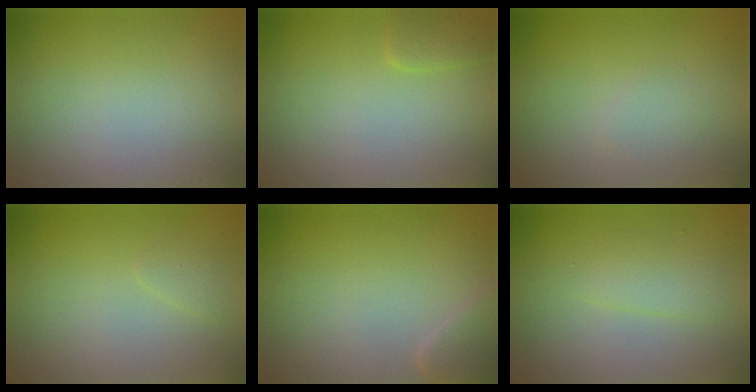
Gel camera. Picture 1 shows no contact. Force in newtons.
{"total": 1.4, "press": 1.4, "slide": 0.1}
{"total": 1.1, "press": 1.1, "slide": 0.0}
{"total": 0.7, "press": 0.7, "slide": 0.1}
{"total": 1.9, "press": 1.9, "slide": 0.1}
{"total": 1.8, "press": 1.8, "slide": 0.1}